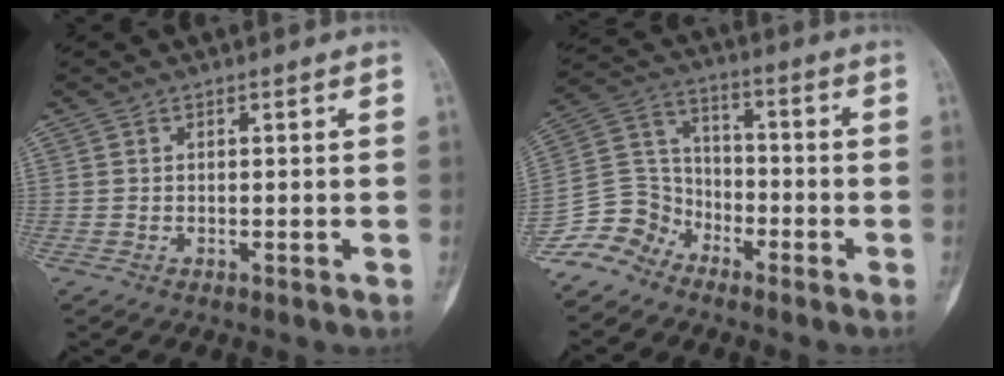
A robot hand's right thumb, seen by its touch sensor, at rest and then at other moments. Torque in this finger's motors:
{"motor_torque": [0.62, -0.51, 0.37, -0.54, 0.04]}